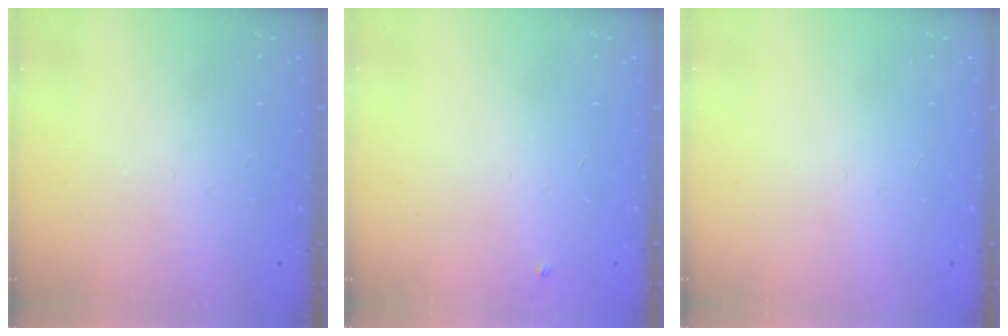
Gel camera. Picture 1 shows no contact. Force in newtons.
{"total": 2.7, "press": 2.7, "slide": 0.4}
{"total": 0.0}